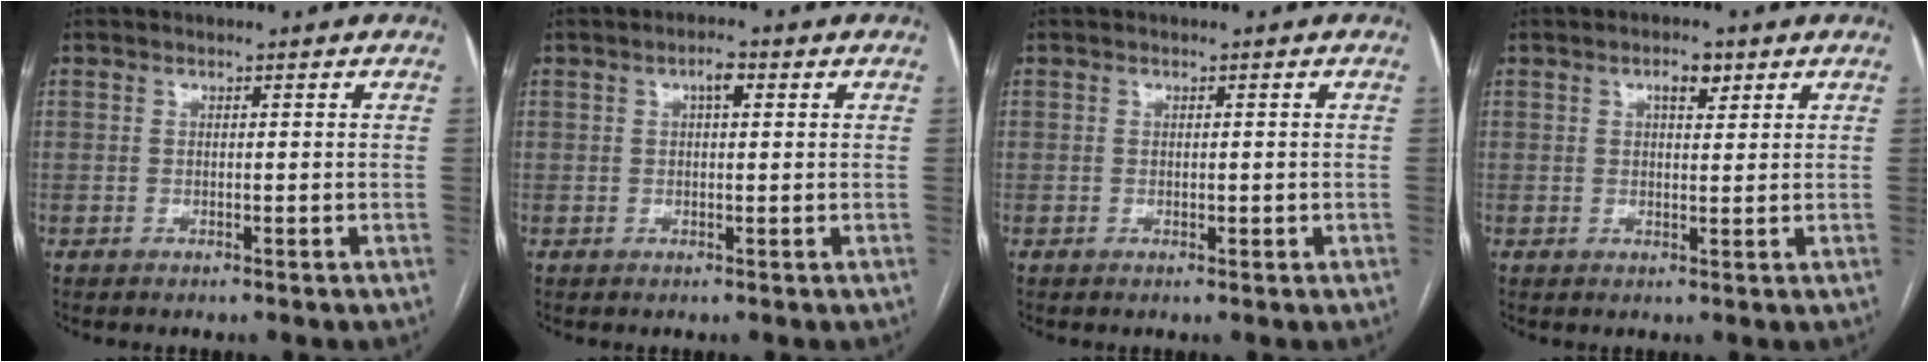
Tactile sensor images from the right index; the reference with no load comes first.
{"total": 2.2, "force": [0.8, 0.8, 1.9], "torque": [-0.034, 0.008, 0.013]}
{"total": 0.9, "force": [-0.1, 0.5, 0.8], "torque": [-0.012, 0.000, 0.002]}
{"total": 2.9, "force": [1.6, 1.2, 2.1], "torque": [-0.035, 0.004, 0.026]}